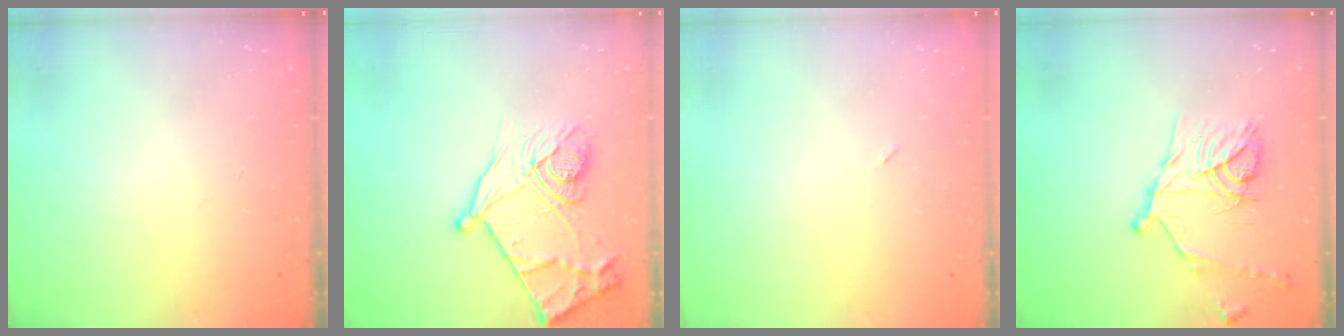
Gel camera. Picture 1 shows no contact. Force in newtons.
{"total": 17.1, "press": 17.1, "slide": 1.2}
{"total": 2.1, "press": 1.9, "slide": 1.0}
{"total": 16.1, "press": 16.1, "slide": 1.3}